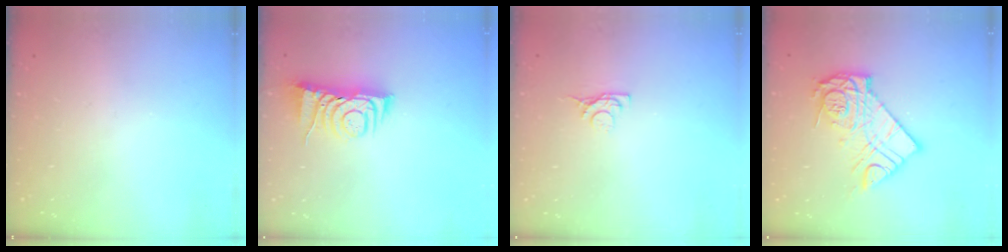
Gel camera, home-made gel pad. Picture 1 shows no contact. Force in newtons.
{"total": 7.3, "press": 7.2, "slide": 0.8}
{"total": 4.6, "press": 4.6, "slide": 0.8}
{"total": 12.9, "press": 12.9, "slide": 1.0}